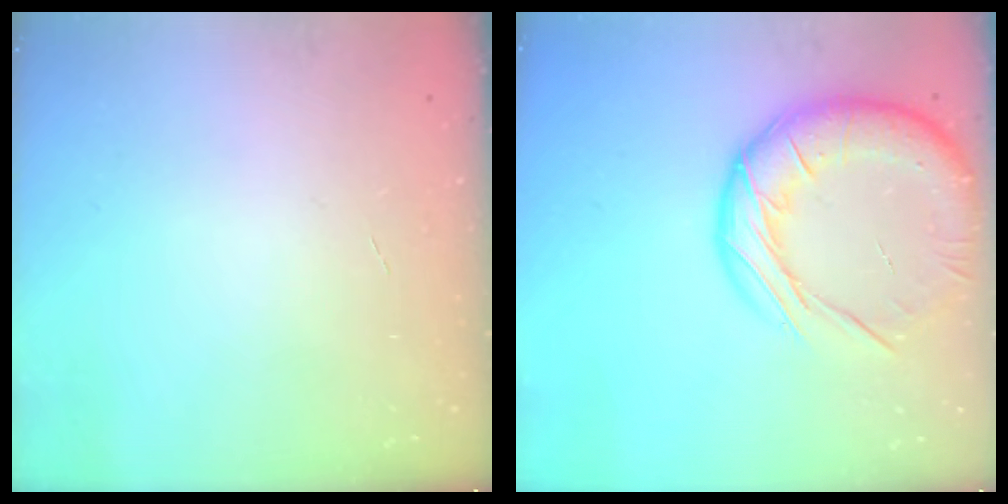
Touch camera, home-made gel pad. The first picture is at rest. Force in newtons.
{"total": 22.5, "press": 22.3, "slide": 3.0}